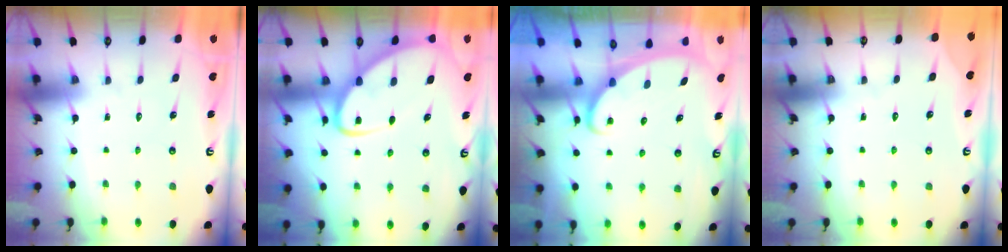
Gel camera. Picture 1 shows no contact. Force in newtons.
{"total": 9.1, "press": 9.1, "slide": 0.9}
{"total": 2.7, "press": 2.7, "slide": 0.4}
{"total": 0.0}